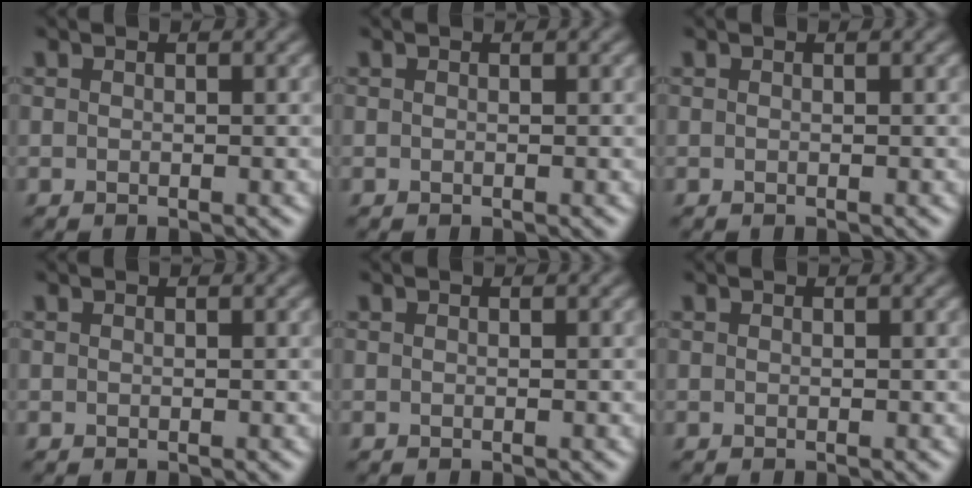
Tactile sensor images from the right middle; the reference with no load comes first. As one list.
[{"total": 0.0}, {"total": 0.0}, {"total": 0.0}, {"total": 0.0}, {"total": 0.0}]